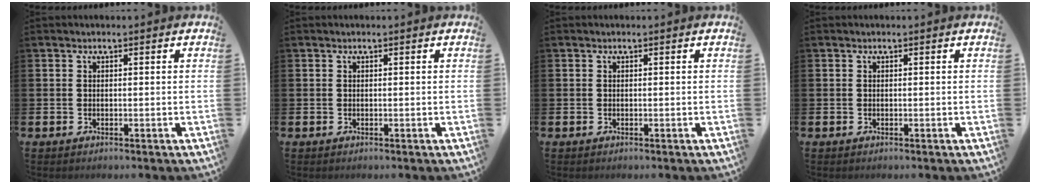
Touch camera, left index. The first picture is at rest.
{"total": 0.0}
{"total": 0.0}
{"total": 0.0}